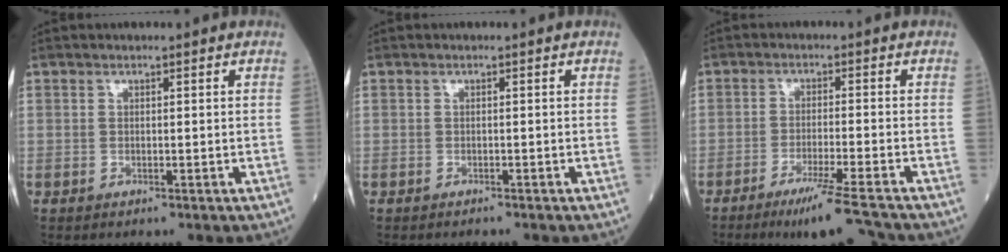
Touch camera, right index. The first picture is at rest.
{"total": 1.1, "force": [-1.0, 0.0, 0.4], "torque": [-0.008, -0.001, -0.013]}
{"total": 7.9, "force": [-6.3, -0.7, 4.7], "torque": [-0.073, -0.024, -0.107]}